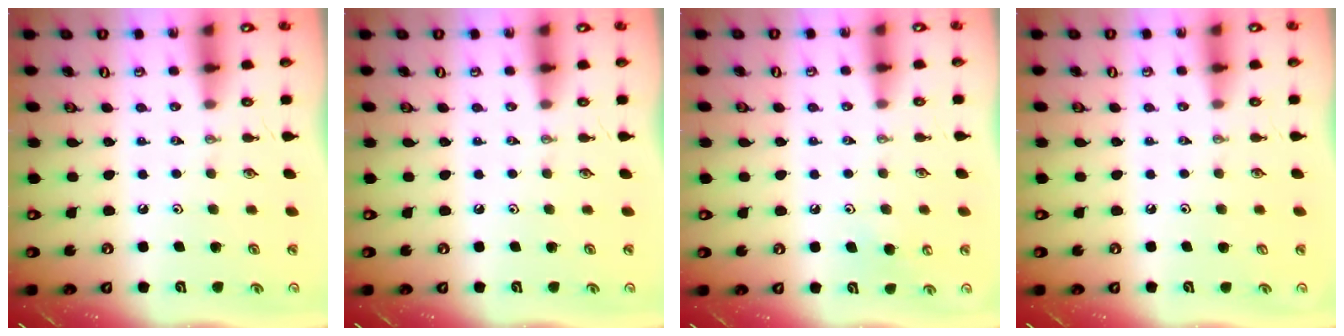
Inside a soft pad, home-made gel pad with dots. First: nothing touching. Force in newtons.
{"total": 0.0}
{"total": 6.0, "press": 5.9, "slide": 0.8}
{"total": 1.1, "press": 0.0, "slide": 1.1}